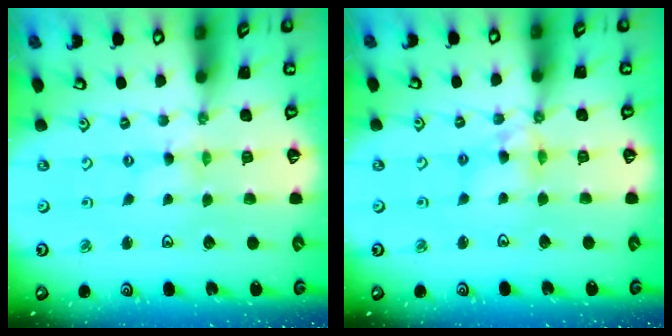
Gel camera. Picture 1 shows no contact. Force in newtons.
{"total": 7.1, "press": 7.0, "slide": 0.7}